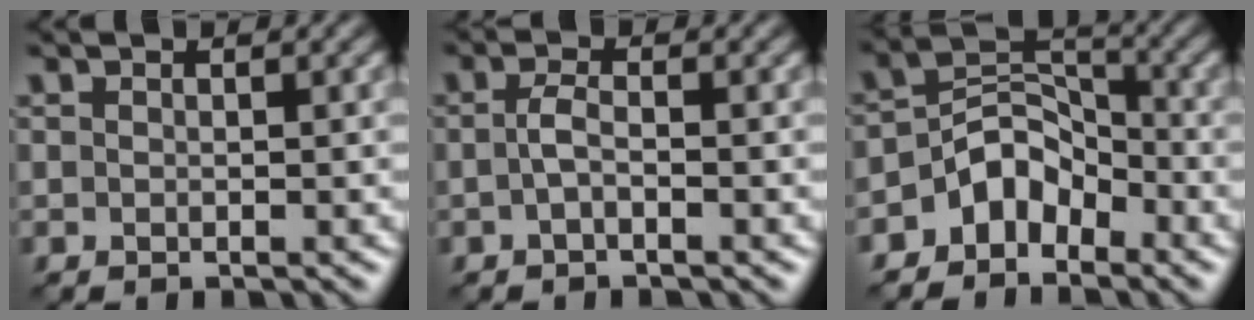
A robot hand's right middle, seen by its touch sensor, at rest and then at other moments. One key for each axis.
{"total": 1.4, "fx": -0.4, "fy": 0.4, "fz": 1.3, "tx": -0.029, "ty": 0.002, "tz": -0.012}
{"total": 4.4, "fx": -3.0, "fy": 2.7, "fz": 1.9, "tx": -0.023, "ty": 0.013, "tz": -0.061}